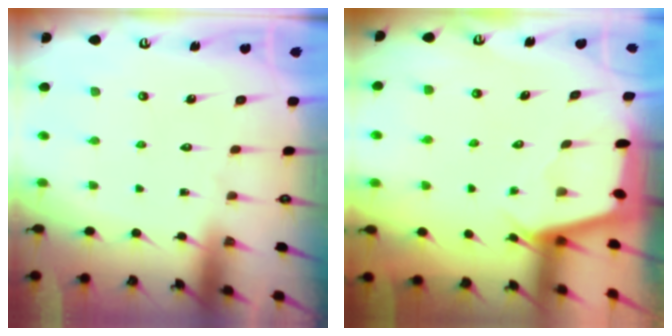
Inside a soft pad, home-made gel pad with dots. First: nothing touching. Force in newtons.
{"total": 2.0, "press": 2.0, "slide": 0.3}